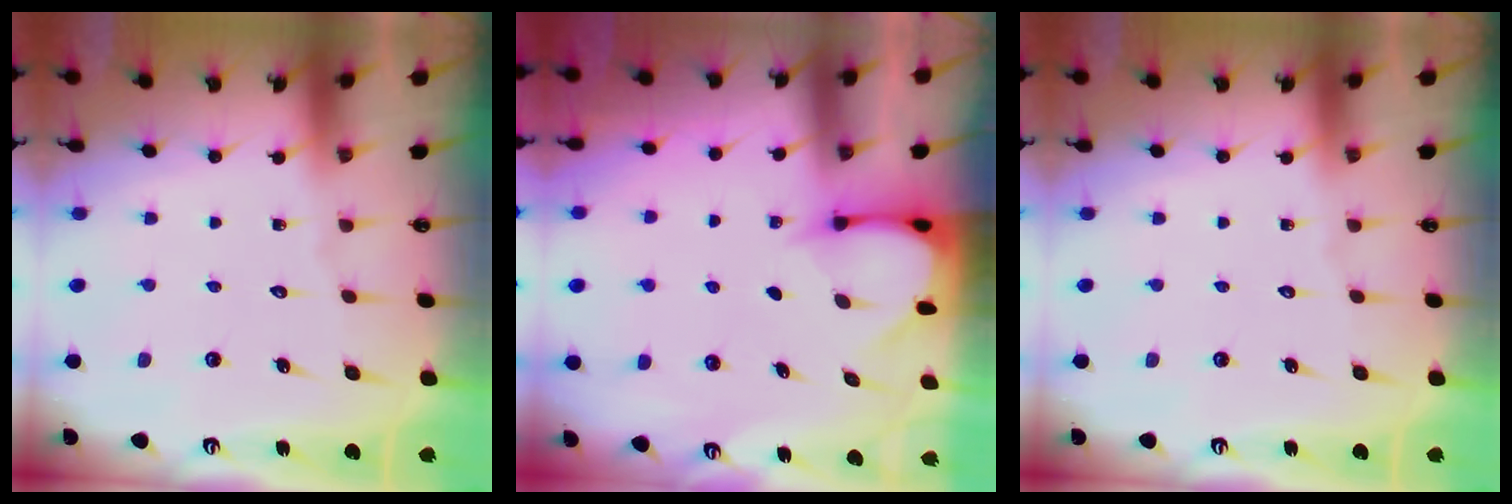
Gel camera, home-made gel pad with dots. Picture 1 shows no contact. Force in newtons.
{"total": 3.5, "press": 3.5, "slide": 0.3}
{"total": 0.0}